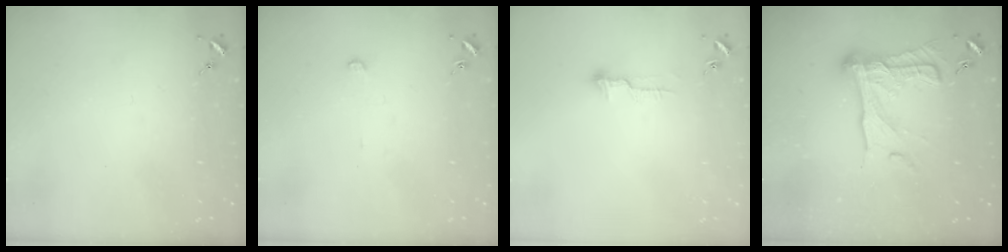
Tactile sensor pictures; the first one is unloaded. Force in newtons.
{"total": 2.4, "press": 2.4, "slide": 0.2}
{"total": 7.3, "press": 7.3, "slide": 0.7}
{"total": 18.1, "press": 18.0, "slide": 1.3}